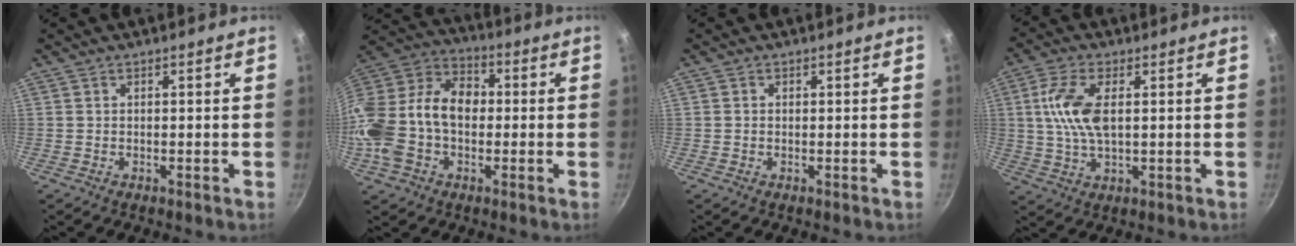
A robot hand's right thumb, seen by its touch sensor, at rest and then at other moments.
{"total": 21.4, "force": [-1.5, 15.2, 15.0], "torque": [-0.282, 0.055, -0.039]}
{"total": 0.6, "force": [0.1, 0.6, 0.3], "torque": [-0.004, 0.003, 0.000]}
{"total": 9.5, "force": [1.6, 4.5, 8.3], "torque": [-0.166, 0.004, 0.029]}